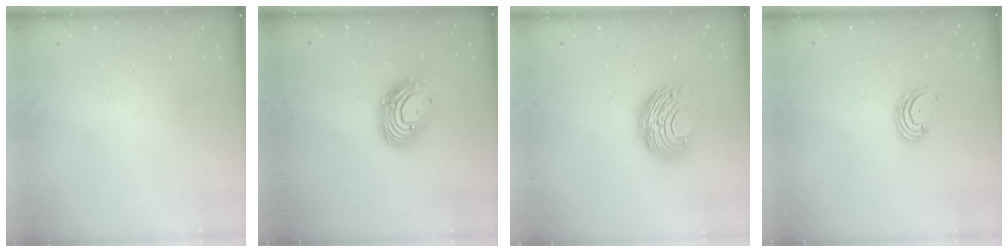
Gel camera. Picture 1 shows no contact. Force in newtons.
{"total": 13.0, "press": 12.9, "slide": 1.2}
{"total": 11.0, "press": 11.0, "slide": 0.4}
{"total": 2.7, "press": 2.7, "slide": 0.6}